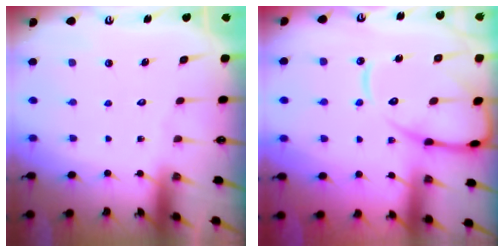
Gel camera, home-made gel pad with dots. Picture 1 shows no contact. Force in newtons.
{"total": 13.6, "press": 13.5, "slide": 1.2}